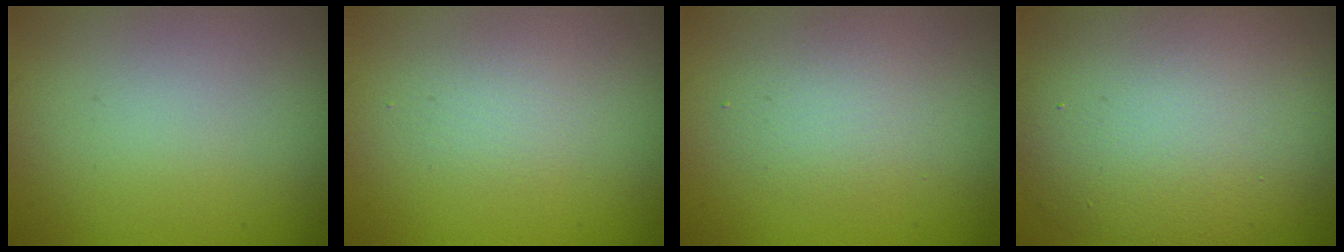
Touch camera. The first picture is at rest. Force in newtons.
{"total": 1.4, "press": 1.4, "slide": 0.1}
{"total": 2.4, "press": 2.4, "slide": 0.3}
{"total": 11.7, "press": 11.7, "slide": 0.8}